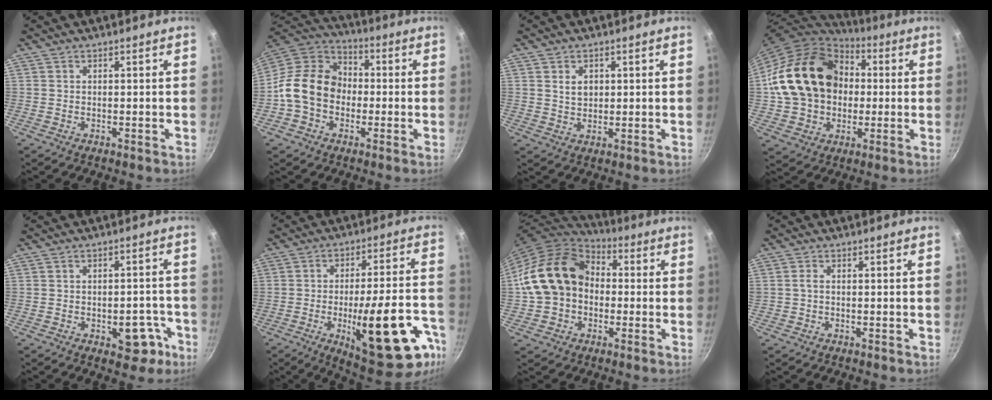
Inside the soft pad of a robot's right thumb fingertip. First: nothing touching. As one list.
[{"total": 15.0, "force": [-2.0, 12.0, 8.9], "torque": [-0.119, 0.038, -0.057]}, {"total": 3.4, "force": [1.0, 2.5, 2.1], "torque": [-0.024, -0.003, 0.019]}, {"total": 22.0, "force": [2.0, 17.5, 13.2], "torque": [-0.215, 0.039, 0.038]}, {"total": 7.5, "force": [-3.2, 4.4, 5.1], "torque": [-0.029, 0.025, -0.033]}, {"total": 24.0, "force": [-9.8, 8.1, 20.4], "torque": [-0.235, 0.032, -0.125]}, {"total": 17.5, "force": [-0.1, 13.8, 10.7], "torque": [-0.168, 0.047, -0.009]}, {"total": 1.0, "force": [-0.1, 0.6, 0.8], "torque": [-0.018, 0.003, -0.001]}]